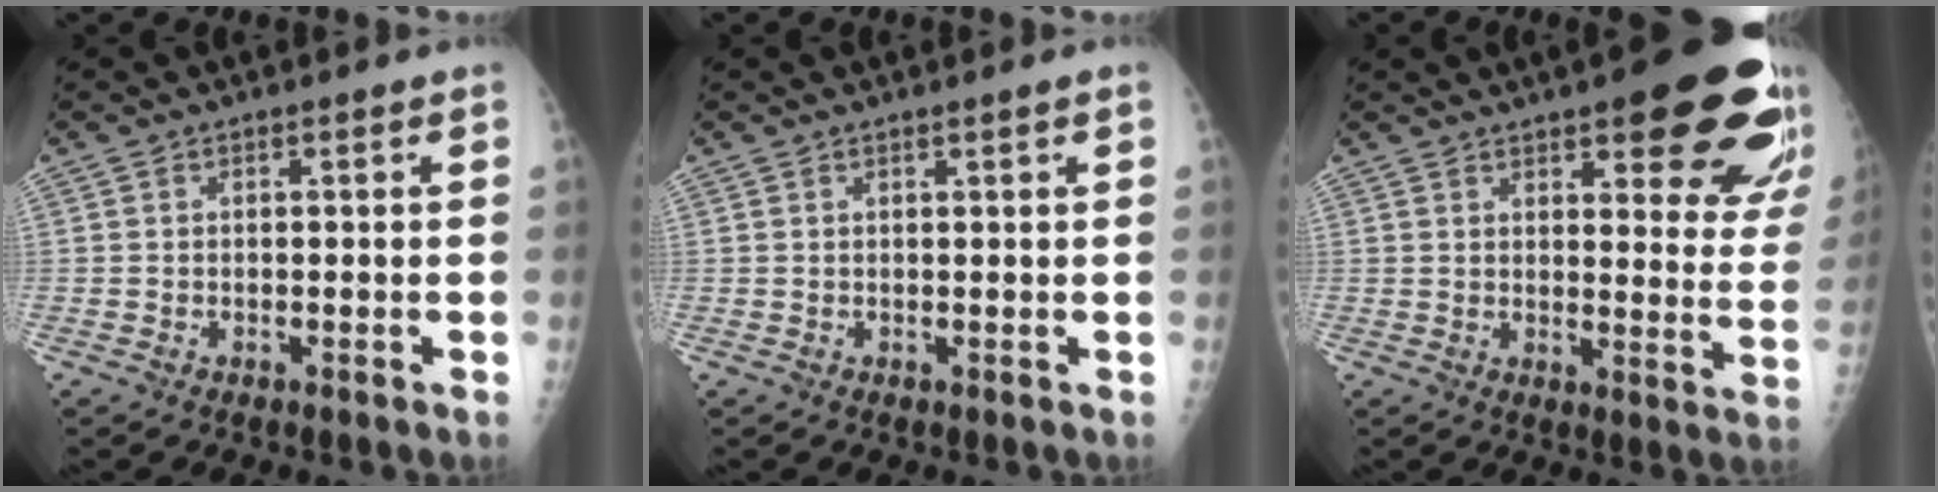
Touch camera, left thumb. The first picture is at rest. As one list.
[{"total": 1.0, "force": [0.6, 0.0, 0.7], "torque": [-0.010, -0.002, 0.011]}, {"total": 21.5, "force": [12.4, 6.5, 16.3], "torque": [-0.168, -0.049, 0.148]}]